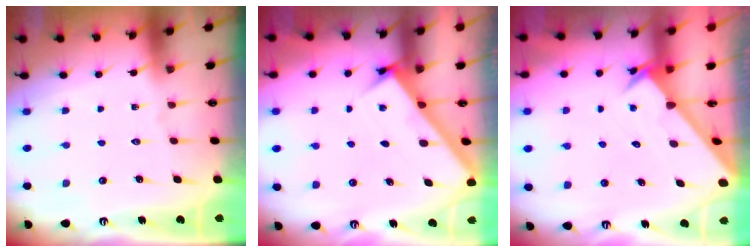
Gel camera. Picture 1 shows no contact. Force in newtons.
{"total": 3.1, "press": 3.1, "slide": 0.2}
{"total": 2.0, "press": 2.0, "slide": 0.1}